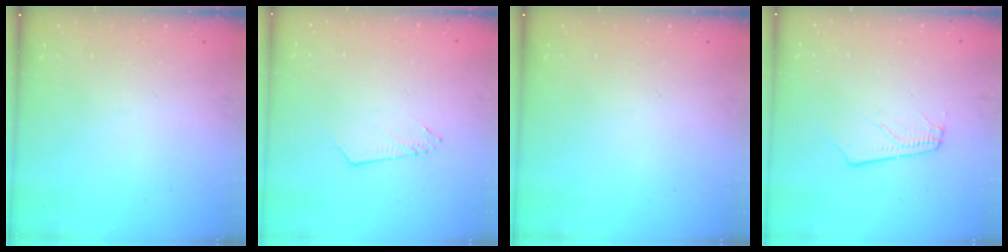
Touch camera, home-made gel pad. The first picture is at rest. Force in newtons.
{"total": 4.2, "press": 4.2, "slide": 0.2}
{"total": 0.0}
{"total": 4.9, "press": 4.9, "slide": 0.7}